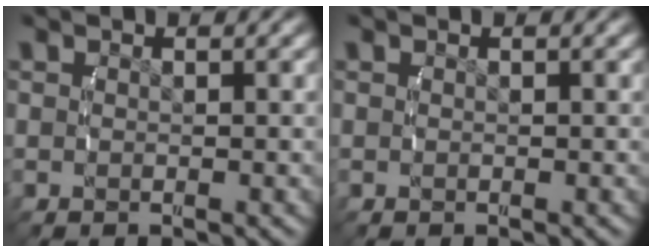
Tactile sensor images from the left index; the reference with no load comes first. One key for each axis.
{"total": 0.0}